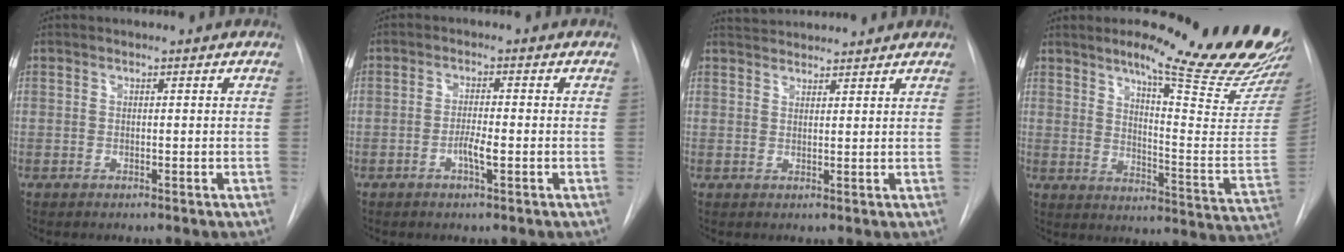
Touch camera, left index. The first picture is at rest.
{"total": 2.7, "force": [-1.0, 0.3, 2.5], "torque": [-0.047, 0.000, -0.019]}
{"total": 6.4, "force": [6.2, 0.7, 1.1], "torque": [-0.022, 0.035, 0.091]}
{"total": 21.9, "force": [17.9, 0.4, 12.7], "torque": [-0.173, -0.097, 0.227]}